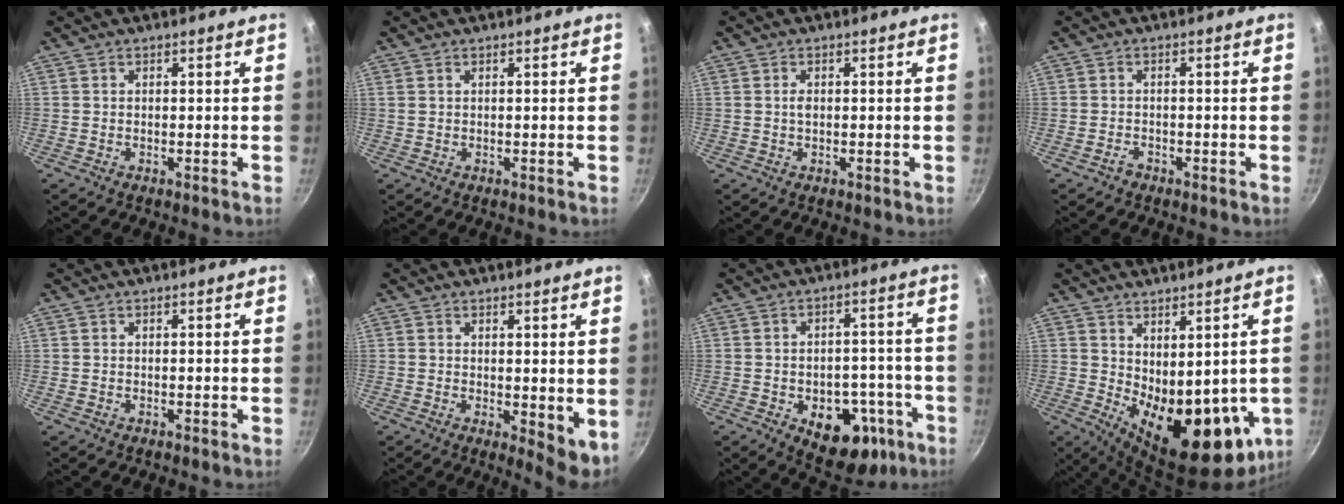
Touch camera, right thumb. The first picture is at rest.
{"total": 0.7, "force": [0.4, 0.4, 0.4], "torque": [-0.007, 0.005, 0.009]}
{"total": 1.3, "force": [0.1, 0.8, 1.0], "torque": [-0.016, 0.001, 0.001]}
{"total": 1.2, "force": [-0.9, 0.8, 0.2], "torque": [0.001, 0.004, -0.020]}
{"total": 0.0}
{"total": 5.0, "force": [0.3, 1.7, 4.7], "torque": [-0.058, -0.016, 0.009]}
{"total": 14.1, "force": [-6.3, 8.5, 9.3], "torque": [-0.094, 0.041, -0.077]}
{"total": 19.9, "force": [-4.3, 9.6, 16.9], "torque": [-0.201, -0.027, -0.029]}